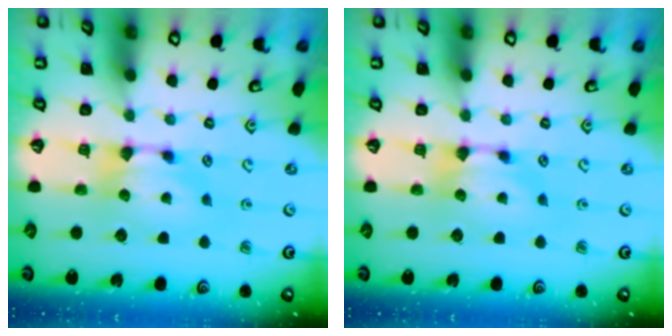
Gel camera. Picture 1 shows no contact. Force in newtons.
{"total": 0.0}